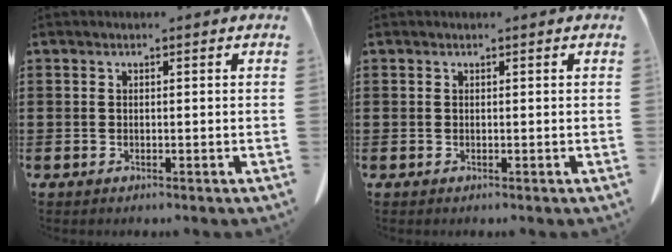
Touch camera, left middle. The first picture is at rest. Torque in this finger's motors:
{"motor_torque": [0.08, 0.00, -0.04, 0.00]}